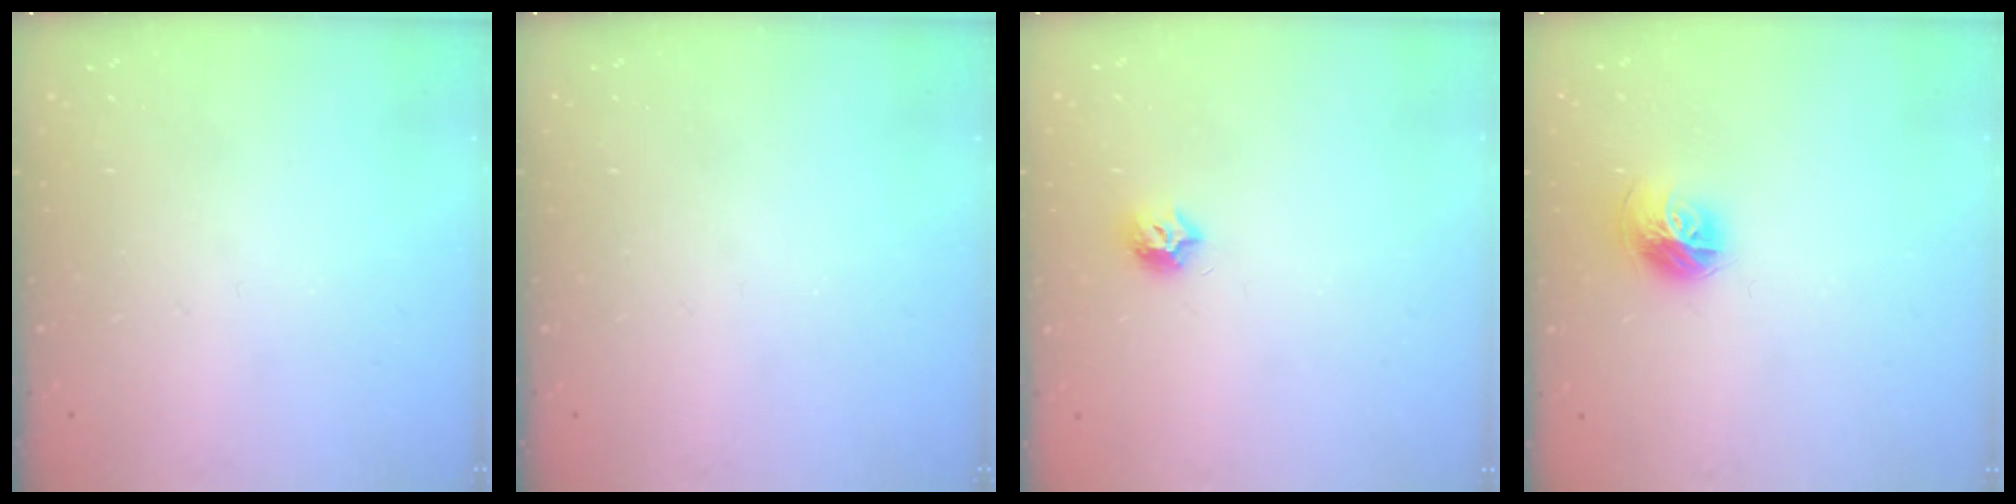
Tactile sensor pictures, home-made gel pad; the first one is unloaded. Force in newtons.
{"total": 0.0}
{"total": 6.4, "press": 6.4, "slide": 0.3}
{"total": 10.0, "press": 9.9, "slide": 1.2}